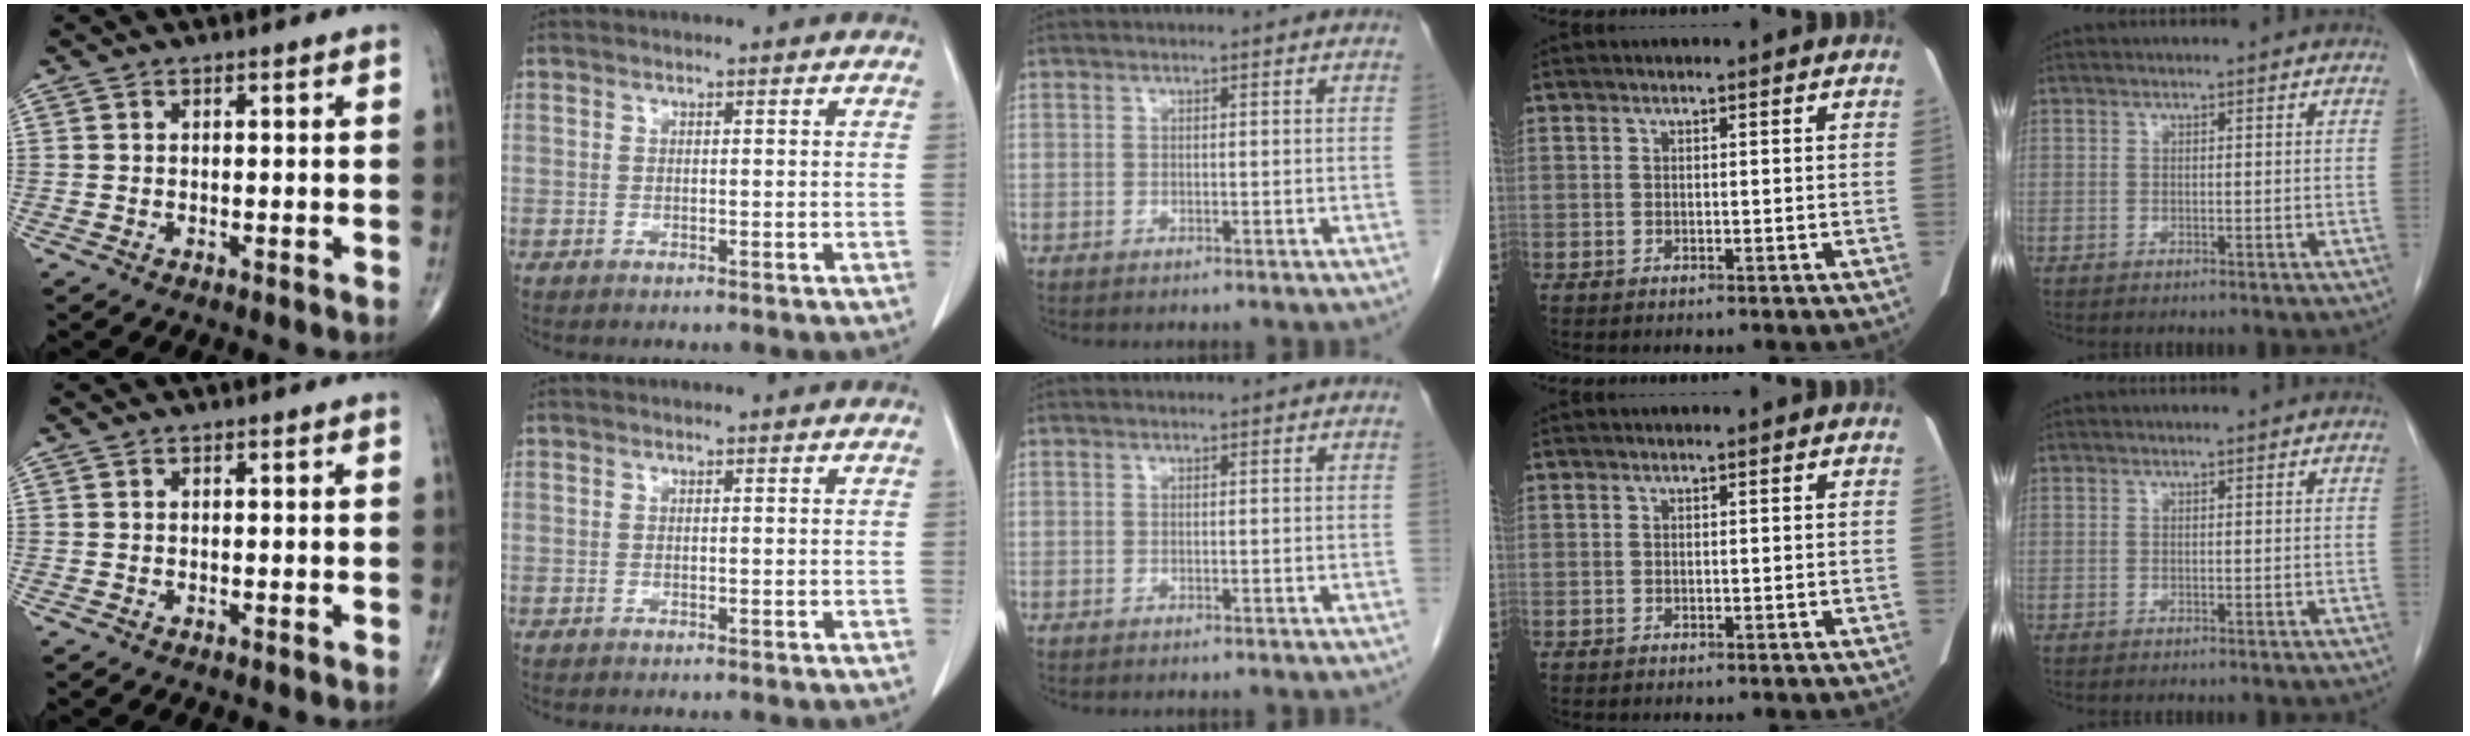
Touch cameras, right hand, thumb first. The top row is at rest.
{}